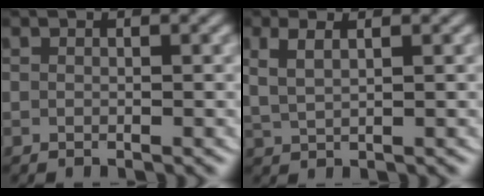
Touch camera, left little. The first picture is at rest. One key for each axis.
{"total": 2.6, "fx": 1.1, "fy": 1.4, "fz": 1.9, "tx": -0.045, "ty": -0.001, "tz": 0.026}